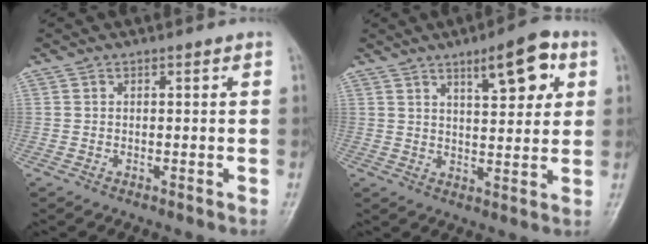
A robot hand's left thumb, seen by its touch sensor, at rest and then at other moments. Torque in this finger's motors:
{"motor_torque": [0.26, 0.23, 0.17, -0.26, 0.18]}